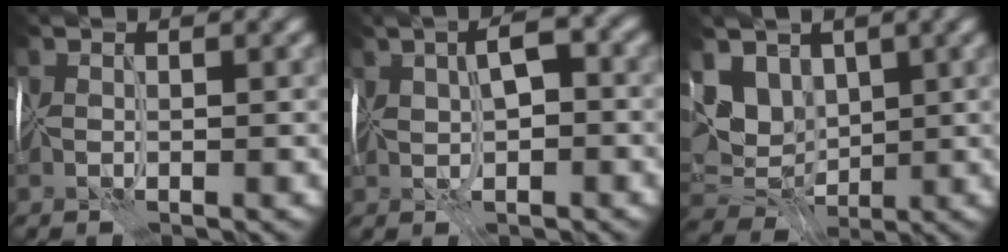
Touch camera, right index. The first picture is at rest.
{"total": 4.0, "force": [0.8, 1.9, 3.5], "torque": [-0.062, 0.007, 0.014]}
{"total": 7.1, "force": [2.7, 5.1, 4.1], "torque": [-0.080, 0.004, 0.047]}